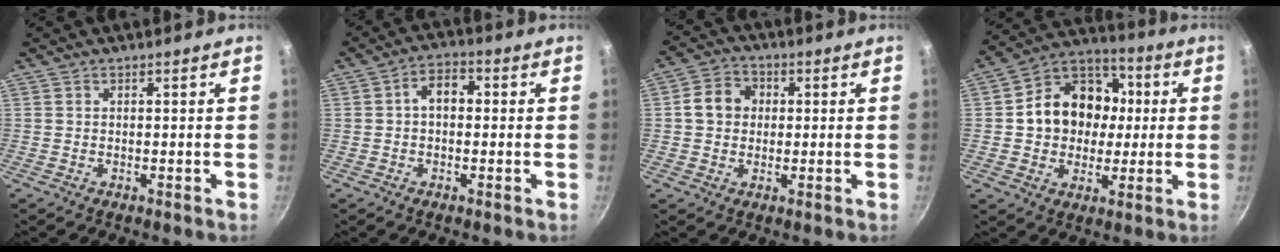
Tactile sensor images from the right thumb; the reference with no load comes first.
{"total": 5.3, "force": [0.3, 3.4, 4.0], "torque": [-0.051, 0.022, -0.005]}
{"total": 6.9, "force": [0.6, 5.9, 3.5], "torque": [-0.048, 0.015, 0.002]}
{"total": 15.8, "force": [0.9, 12.7, 9.5], "torque": [-0.099, 0.026, 0.010]}